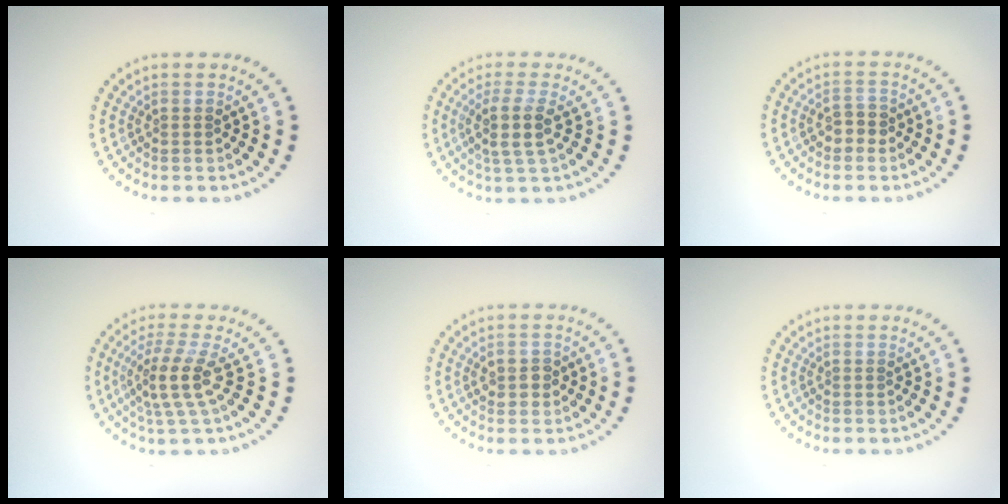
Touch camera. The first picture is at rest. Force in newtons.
{"total": 2.9, "press": 2.4, "slide": 1.7}
{"total": 1.8, "press": 1.8, "slide": 0.5}
{"total": 3.7, "press": 2.9, "slide": 2.2}
{"total": 1.9, "press": 1.9, "slide": 0.1}
{"total": 0.0}